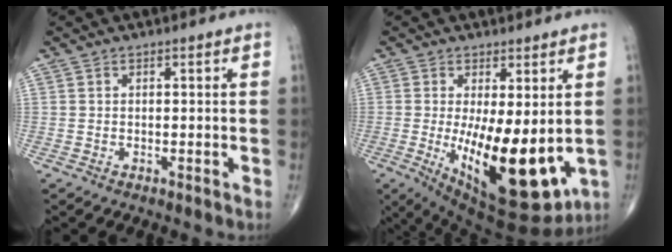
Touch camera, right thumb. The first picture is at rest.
{"total": 17.3, "force": [-2.0, 6.5, 15.9], "torque": [-0.250, -0.040, -0.006]}